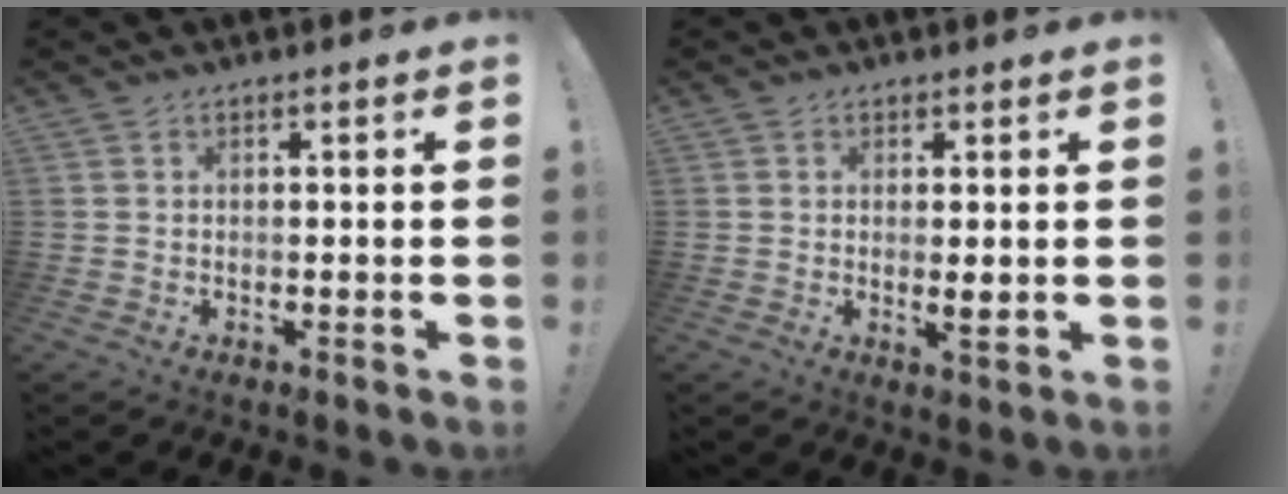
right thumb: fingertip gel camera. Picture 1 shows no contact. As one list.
[{"total": 3.0, "force": [0.4, 0.4, 2.9], "torque": [-0.032, -0.012, 0.005]}]